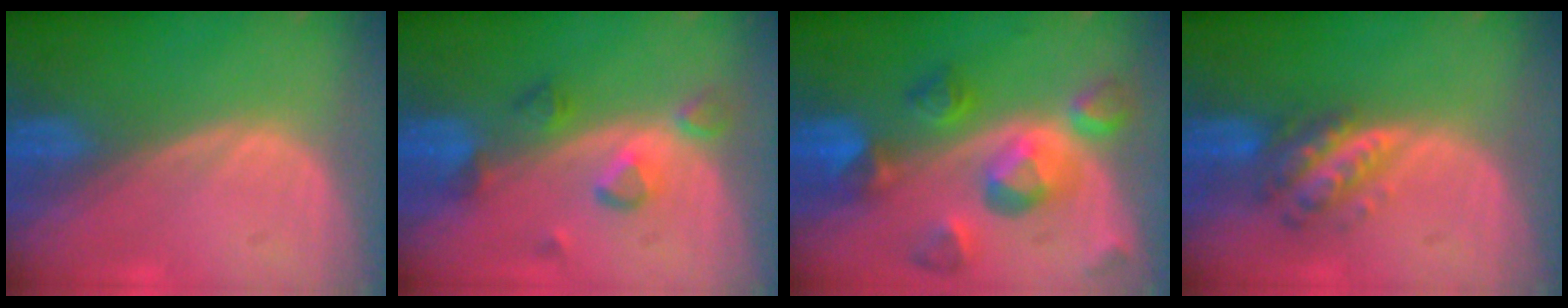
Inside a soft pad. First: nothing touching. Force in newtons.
{"total": 4.8, "press": 4.8, "slide": 0.7}
{"total": 10.3, "press": 9.1, "slide": 4.7}
{"total": 5.8, "press": 5.3, "slide": 2.3}